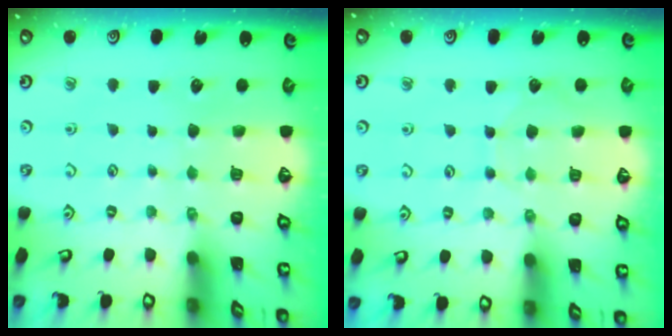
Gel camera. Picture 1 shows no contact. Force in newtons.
{"total": 4.8, "press": 4.8, "slide": 0.6}